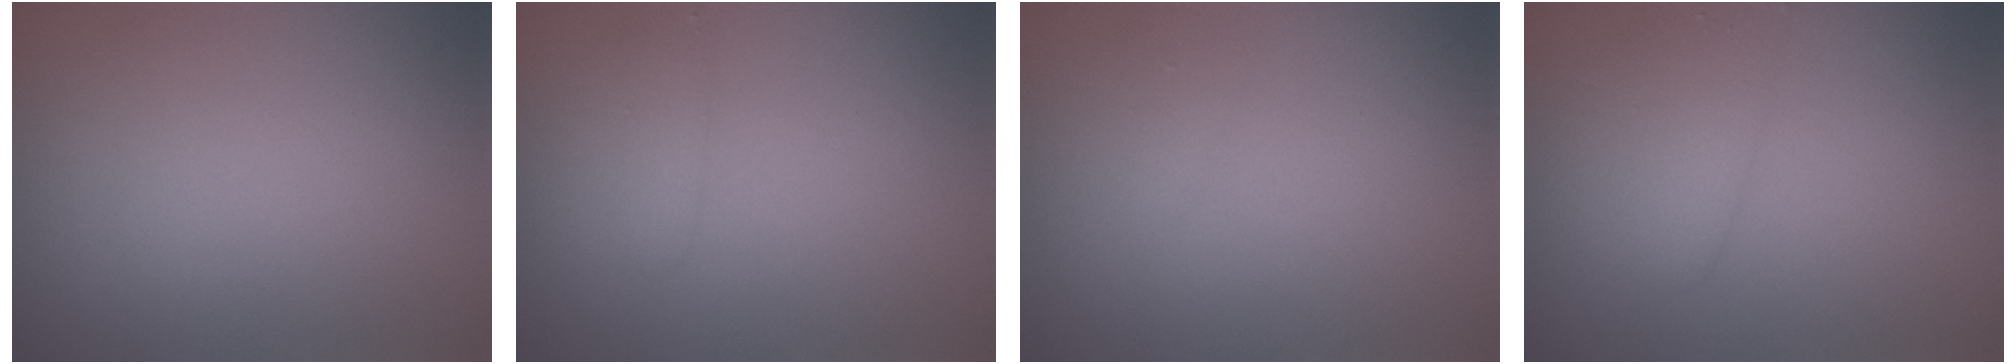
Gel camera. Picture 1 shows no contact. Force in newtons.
{"total": 1.5, "press": 1.5, "slide": 0.1}
{"total": 0.6, "press": 0.6, "slide": 0.0}
{"total": 2.4, "press": 2.4, "slide": 0.1}